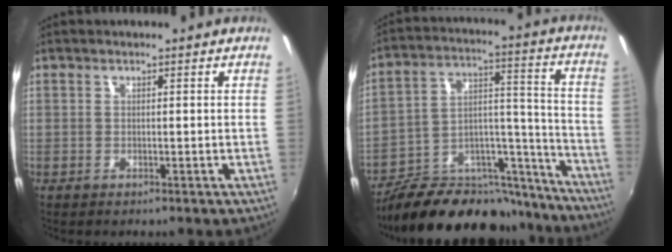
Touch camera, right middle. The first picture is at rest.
{"total": 24.7, "force": [-20.6, 9.5, 9.8], "torque": [-0.154, 0.049, -0.291]}